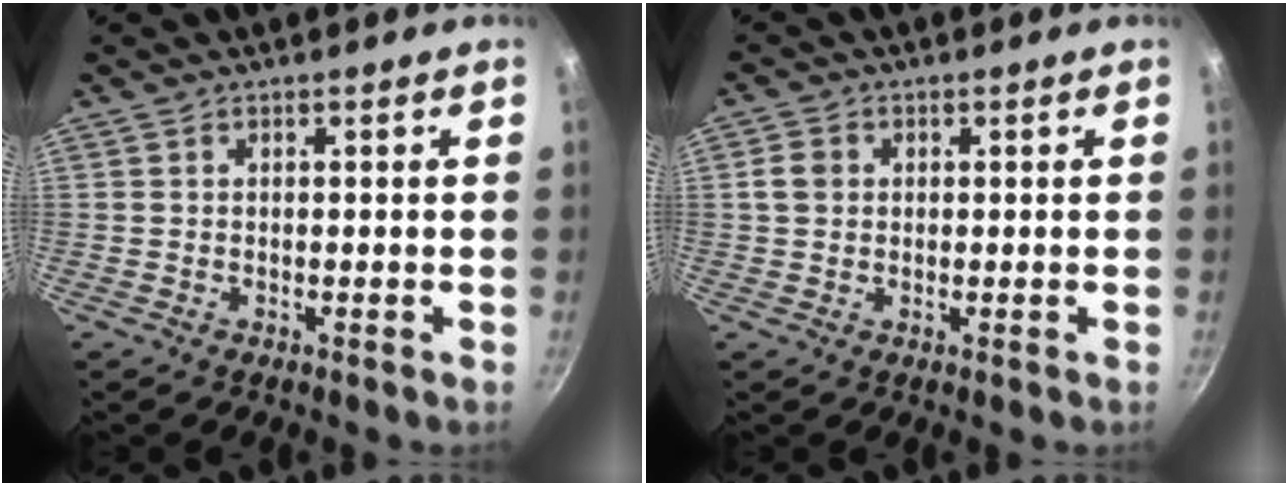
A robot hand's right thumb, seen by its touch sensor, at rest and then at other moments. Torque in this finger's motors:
{"motor_torque": [0.17, 1.23, 0.74, 0.43, -0.01]}